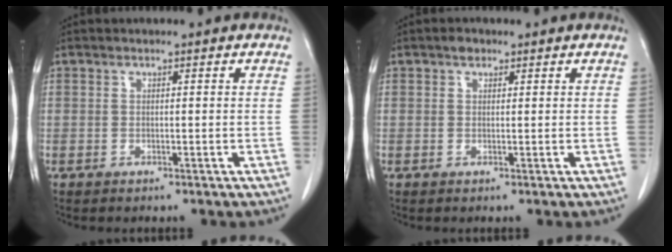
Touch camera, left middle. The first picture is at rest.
{"total": 1.2, "force": [0.8, 0.7, 0.5], "torque": [-0.014, 0.007, 0.013]}